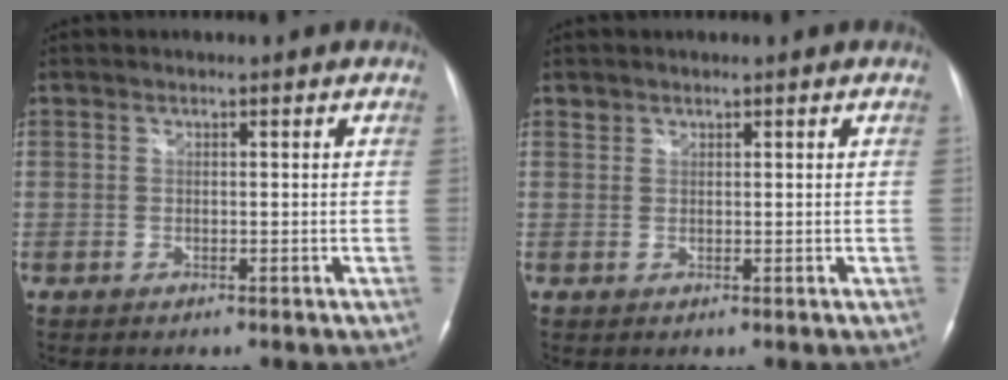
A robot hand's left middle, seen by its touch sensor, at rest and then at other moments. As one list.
[{"total": 0.6, "force": [0.5, 0.4, -0.1], "torque": [0.004, 0.004, 0.007]}]